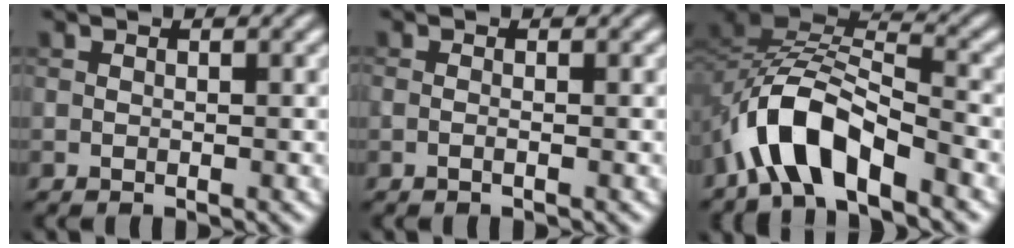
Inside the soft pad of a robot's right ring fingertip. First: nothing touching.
{"total": 0.7, "force": [-0.2, 0.3, 0.6], "torque": [-0.011, -0.008, -0.010]}
{"total": 7.4, "force": [-4.6, 3.1, 4.9], "torque": [-0.081, 0.007, -0.092]}